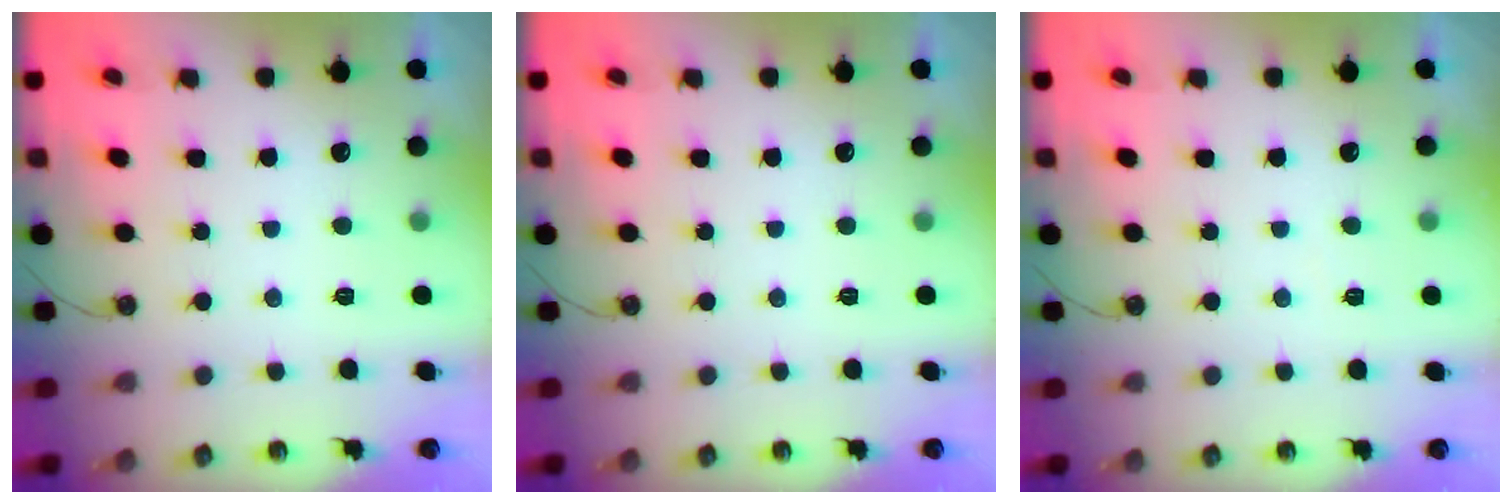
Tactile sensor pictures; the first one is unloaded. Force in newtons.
{"total": 0.0}
{"total": 3.2, "press": 3.1, "slide": 0.5}